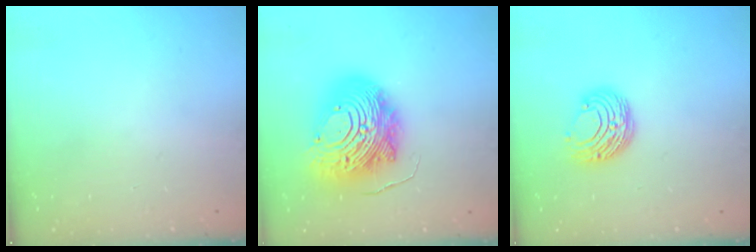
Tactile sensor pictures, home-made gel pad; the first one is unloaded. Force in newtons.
{"total": 20.1, "press": 20.0, "slide": 2.0}
{"total": 9.5, "press": 9.5, "slide": 0.6}